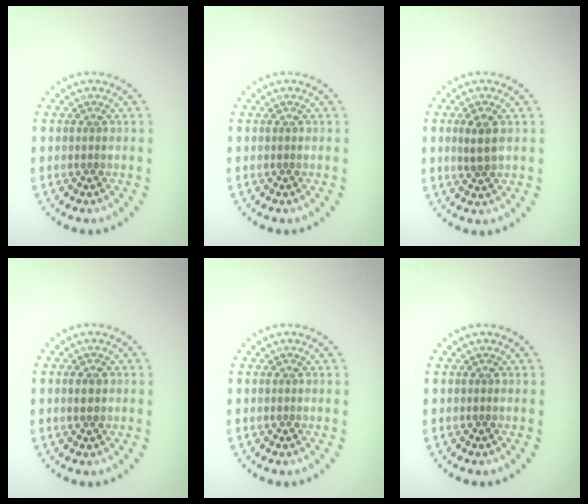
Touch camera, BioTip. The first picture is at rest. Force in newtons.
{"total": 0.0}
{"total": 1.8, "press": 1.7, "slide": 0.5}
{"total": 1.2, "press": 1.2, "slide": 0.3}
{"total": 0.0}
{"total": 0.0}